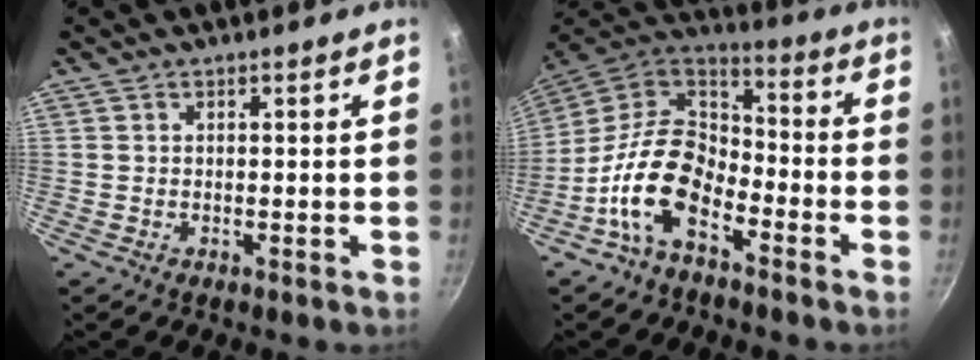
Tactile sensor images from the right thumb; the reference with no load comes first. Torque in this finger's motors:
{"motor_torque": [1.60, 1.81, 1.35, -1.42, 0.28]}